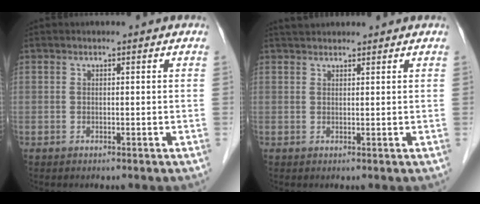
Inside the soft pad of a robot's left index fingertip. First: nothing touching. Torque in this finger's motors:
{"motor_torque": [-0.02, -0.15, 0.05, 0.01]}